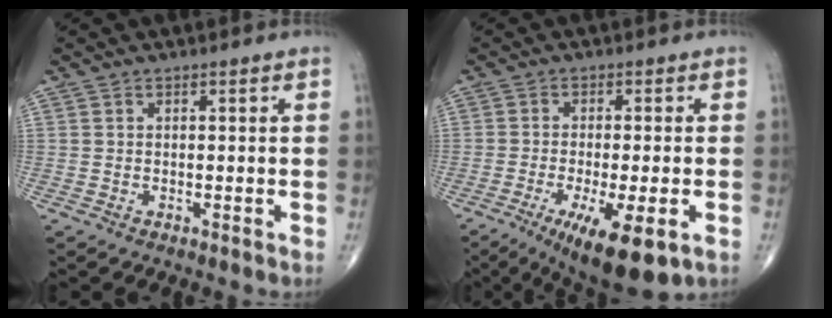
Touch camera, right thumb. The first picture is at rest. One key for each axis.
{"total": 12.5, "fx": -5.5, "fy": 3.2, "fz": 10.7, "tx": -0.173, "ty": -0.014, "tz": -0.081}